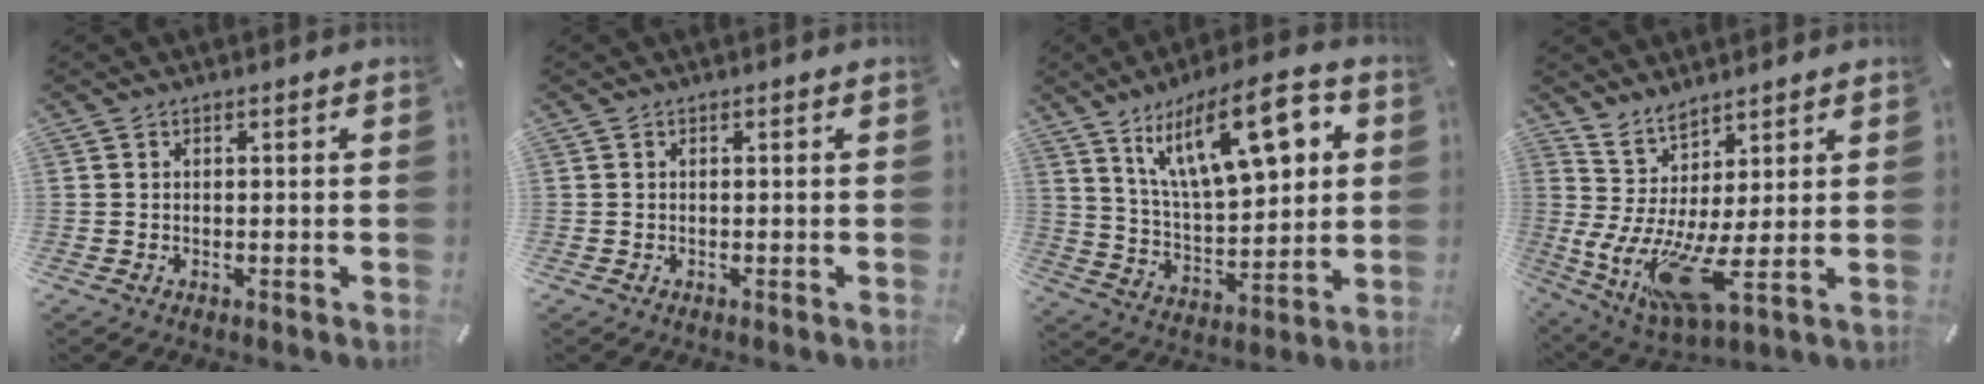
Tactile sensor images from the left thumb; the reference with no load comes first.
{"total": 0.0}
{"total": 20.6, "force": [9.8, 8.4, 16.1], "torque": [-0.284, -0.028, 0.156]}
{"total": 10.0, "force": [1.1, 1.5, 9.8], "torque": [-0.214, -0.049, 0.018]}